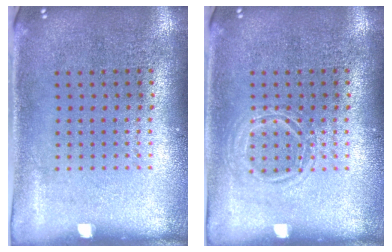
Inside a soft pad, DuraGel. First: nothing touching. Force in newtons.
{"total": 1.3, "press": 1.3, "slide": 0.2}